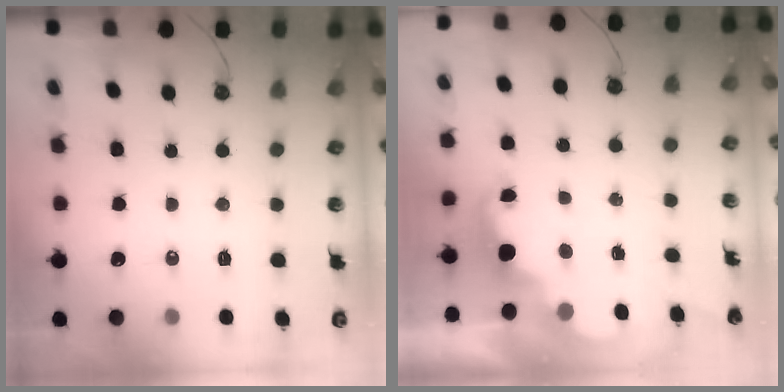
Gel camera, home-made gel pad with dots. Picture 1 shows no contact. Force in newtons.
{"total": 2.4, "press": 2.3, "slide": 0.5}